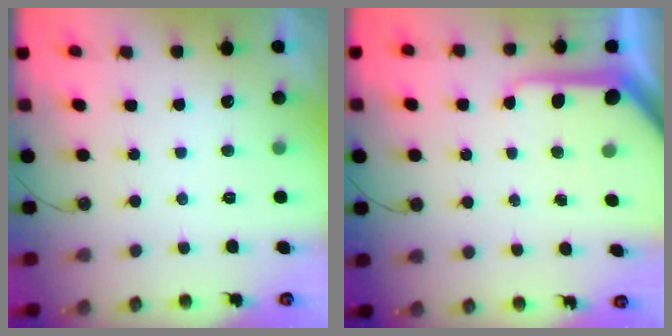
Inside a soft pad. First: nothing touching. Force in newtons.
{"total": 9.7, "press": 9.7, "slide": 1.0}